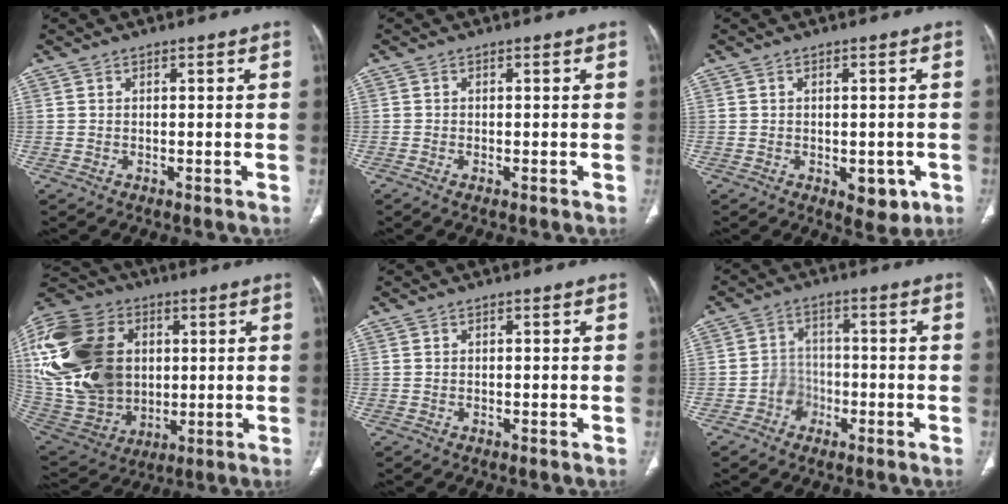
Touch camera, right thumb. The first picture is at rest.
{"total": 0.9, "force": [-0.5, 0.3, 0.7], "torque": [-0.019, -0.002, -0.011]}
{"total": 5.2, "force": [-1.8, 3.0, 4.0], "torque": [-0.027, 0.001, -0.013]}
{"total": 33.4, "force": [5.8, 24.8, 21.6], "torque": [-0.494, 0.037, 0.124]}
{"total": 0.0}
{"total": 4.8, "force": [-2.1, 4.1, 1.2], "torque": [0.006, 0.020, -0.043]}